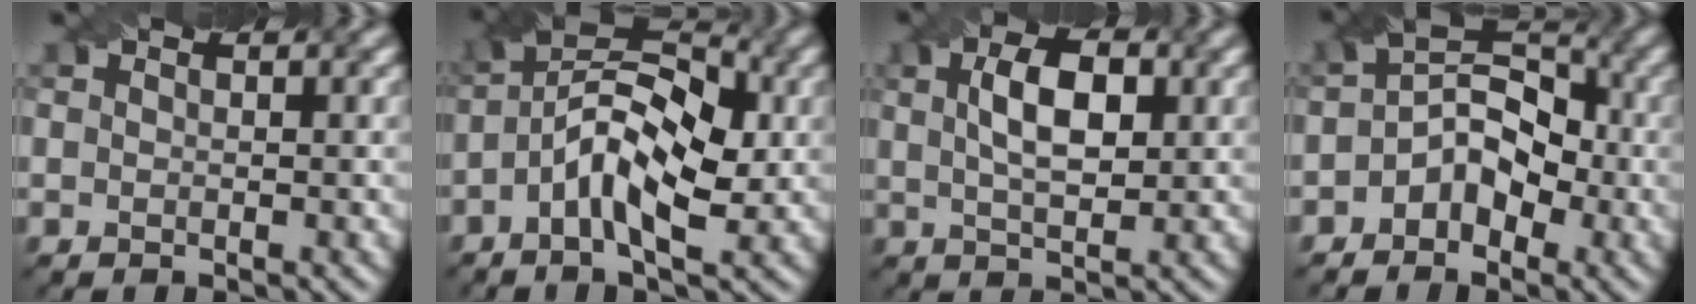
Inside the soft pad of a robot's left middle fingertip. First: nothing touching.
{"total": 8.0, "force": [-1.0, 3.7, 7.0], "torque": [-0.127, 0.023, -0.025]}
{"total": 5.1, "force": [1.3, 2.4, 4.3], "torque": [-0.080, 0.006, 0.021]}
{"total": 4.9, "force": [-1.5, 3.5, 3.1], "torque": [-0.031, 0.014, -0.032]}